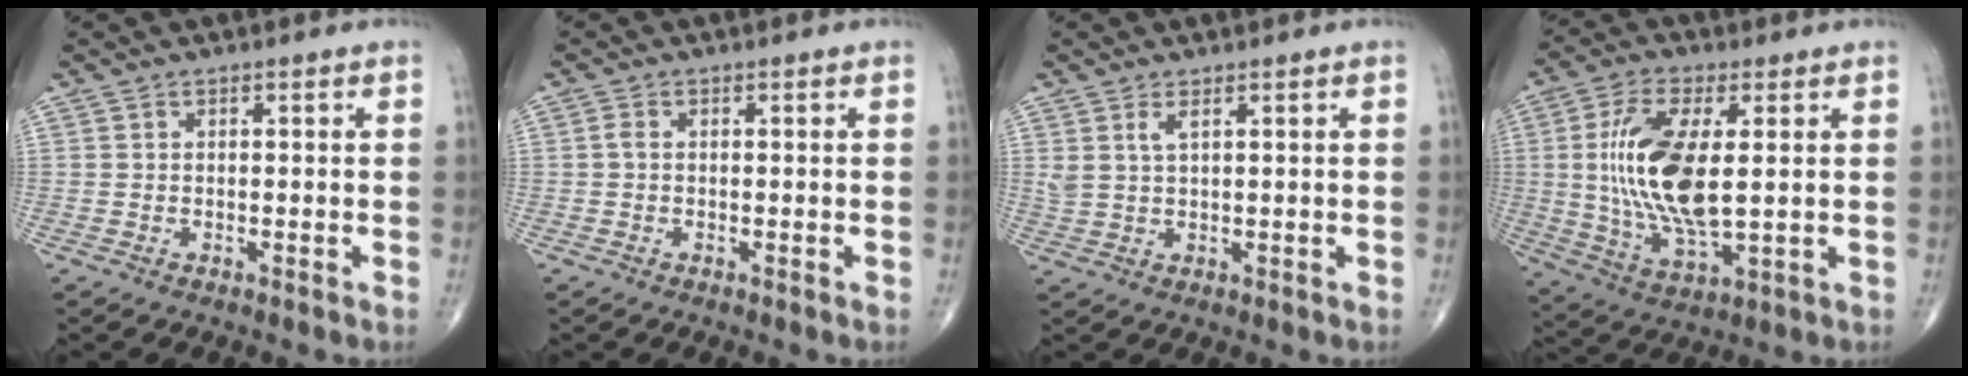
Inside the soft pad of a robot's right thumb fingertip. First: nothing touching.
{"total": 0.9, "force": [-0.1, 0.5, 0.7], "torque": [-0.013, 0.000, -0.004]}
{"total": 2.7, "force": [1.4, 0.8, 2.1], "torque": [-0.050, -0.004, 0.035]}
{"total": 16.5, "force": [1.6, 6.8, 15.0], "torque": [-0.302, -0.015, 0.036]}